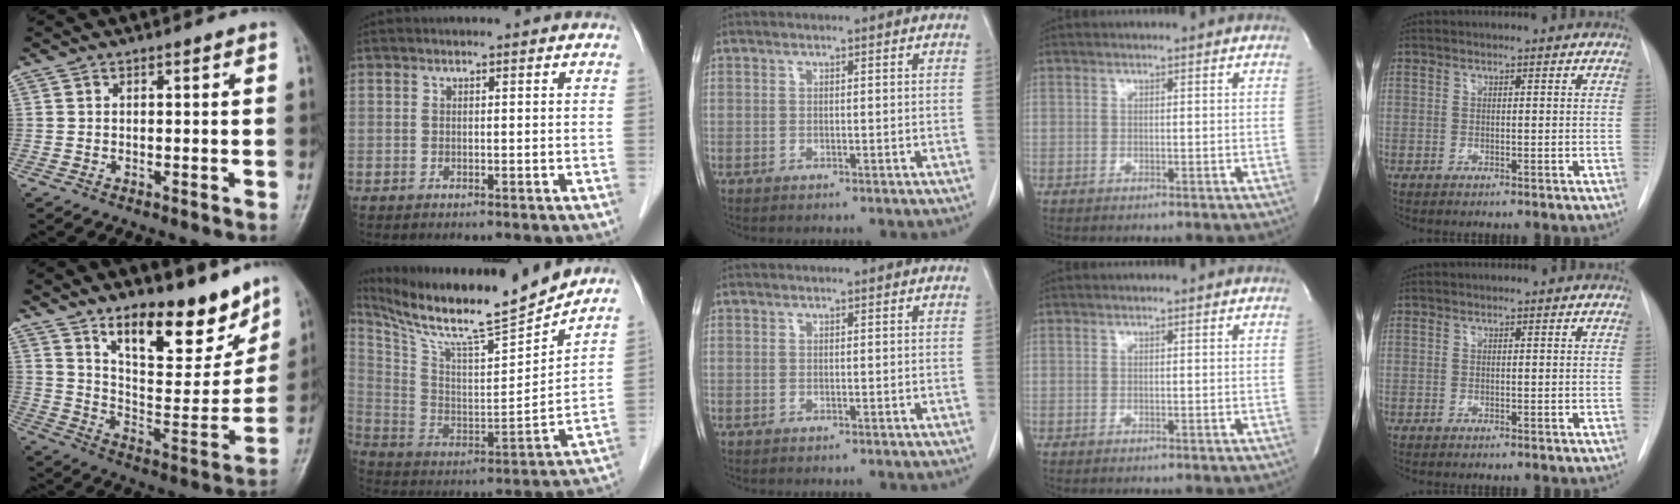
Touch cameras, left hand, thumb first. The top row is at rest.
{"thumb": {"total": 18.2, "force": [12.8, 7.1, 10.8], "torque": [-0.112, -0.088, 0.210]}, "index": {"total": 19.5, "force": [17.6, -0.6, 8.4], "torque": [-0.161, -0.028, 0.296]}}